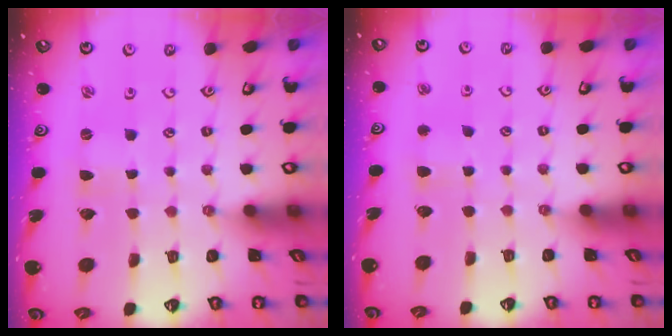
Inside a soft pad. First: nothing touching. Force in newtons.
{"total": 2.7, "press": 2.7, "slide": 0.4}